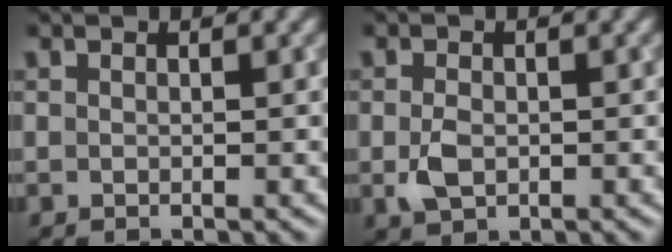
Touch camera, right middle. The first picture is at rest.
{"total": 2.3, "force": [-0.3, 1.6, 1.7], "torque": [-0.037, -0.004, -0.005]}